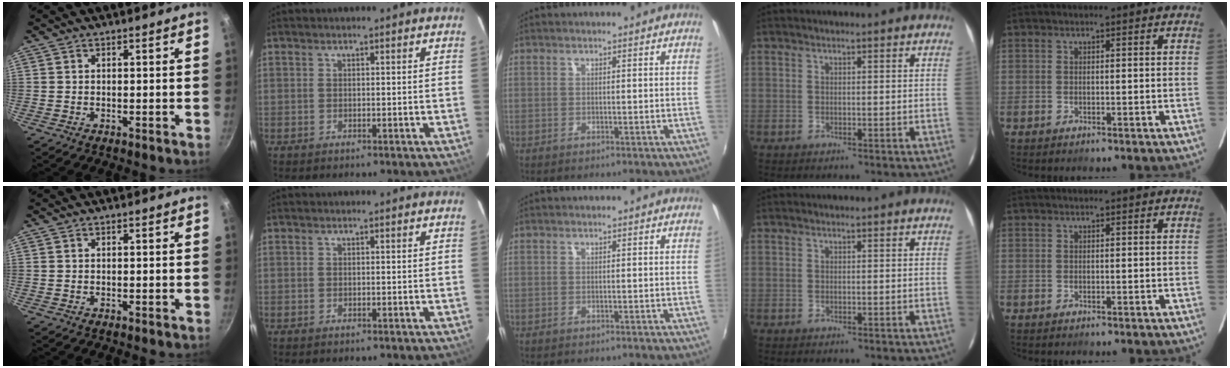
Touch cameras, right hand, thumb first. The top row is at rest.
{}